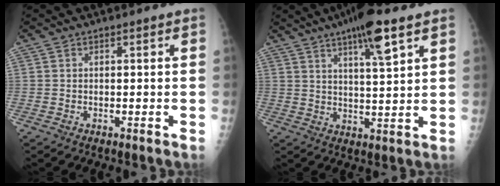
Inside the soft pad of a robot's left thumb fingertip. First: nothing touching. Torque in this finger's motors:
{"motor_torque": [1.14, 0.90, 0.84, -0.73, 0.31]}